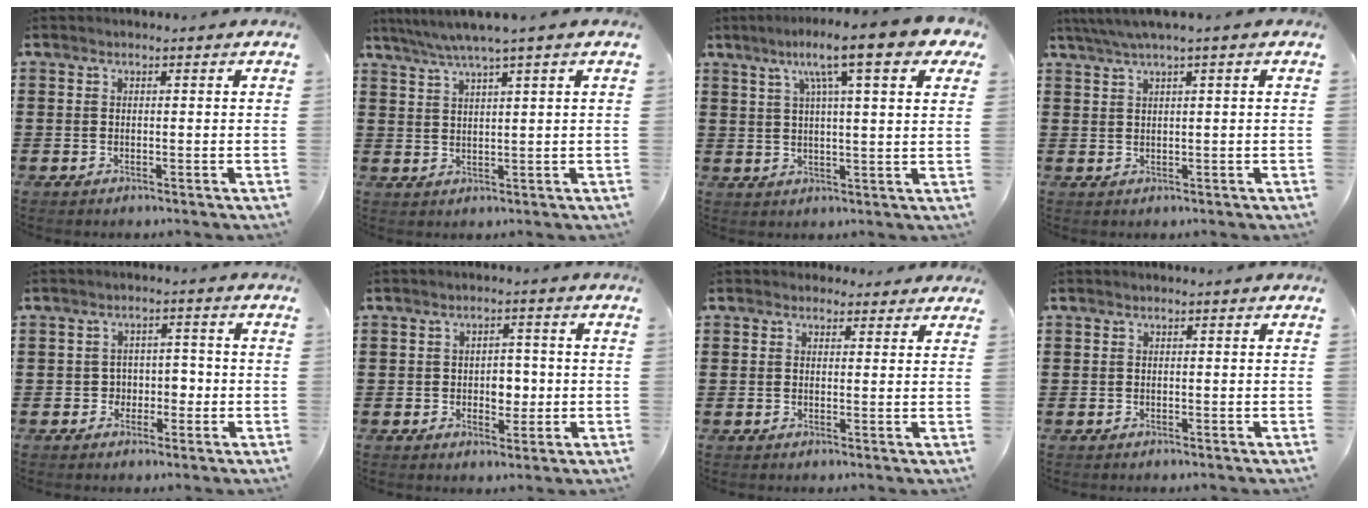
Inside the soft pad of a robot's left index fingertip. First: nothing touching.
{"total": 3.5, "force": [2.6, -0.5, 2.4], "torque": [-0.052, -0.006, 0.043]}
{"total": 11.2, "force": [6.5, 1.3, 9.0], "torque": [-0.169, -0.011, 0.102]}
{"total": 2.1, "force": [1.2, -0.2, 1.7], "torque": [-0.033, 0.000, 0.020]}
{"total": 3.0, "force": [-0.8, 2.7, 1.2], "torque": [-0.035, 0.006, -0.023]}
{"total": 3.7, "force": [-0.3, 2.6, 2.6], "torque": [-0.039, 0.001, -0.014]}
{"total": 2.1, "force": [1.8, 1.1, 0.1], "torque": [-0.001, 0.003, 0.032]}
{"total": 0.0}